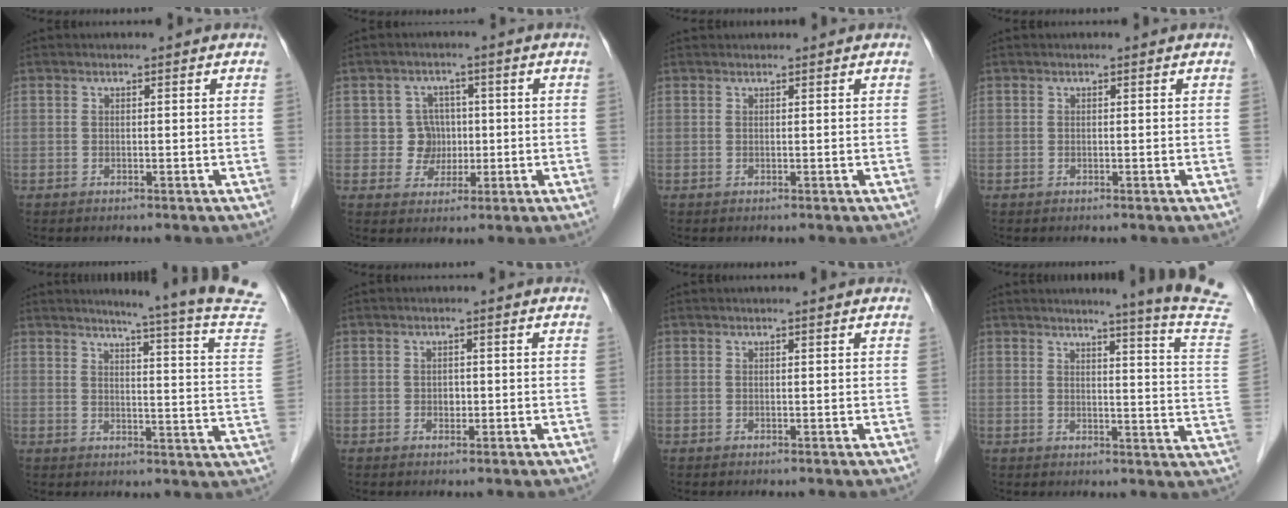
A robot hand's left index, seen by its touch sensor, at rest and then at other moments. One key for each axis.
{"total": 4.6, "fx": 0.0, "fy": 4.5, "fz": 0.5, "tx": -0.004, "ty": 0.010, "tz": 0.004}
{"total": 1.0, "fx": 1.0, "fy": 0.0, "fz": 0.2, "tx": -0.004, "ty": 0.021, "tz": 0.022}
{"total": 0.0}
{"total": 18.2, "fx": 16.5, "fy": -2.9, "fz": 7.1, "tx": -0.101, "ty": -0.108, "tz": 0.177}
{"total": 1.2, "fx": -0.2, "fy": 1.0, "fz": 0.7, "tx": -0.012, "ty": 0.002, "tz": -0.001}
{"total": 0.9, "fx": 0.7, "fy": -0.1, "fz": 0.5, "tx": -0.009, "ty": 0.005, "tz": 0.014}
{"total": 13.1, "fx": 11.6, "fy": -2.8, "fz": 5.2, "tx": -0.069, "ty": -0.094, "tz": 0.114}